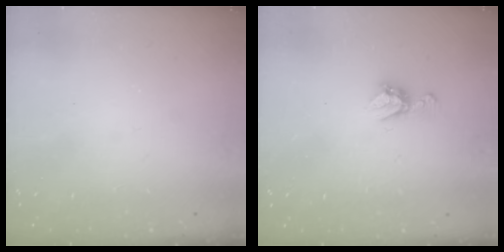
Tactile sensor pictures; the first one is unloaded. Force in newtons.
{"total": 6.0, "press": 6.0, "slide": 0.4}